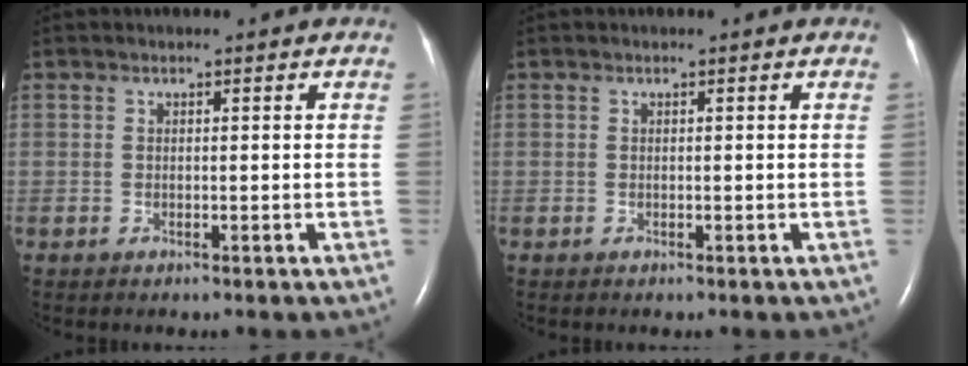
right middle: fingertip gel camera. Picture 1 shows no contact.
{"total": 0.0}